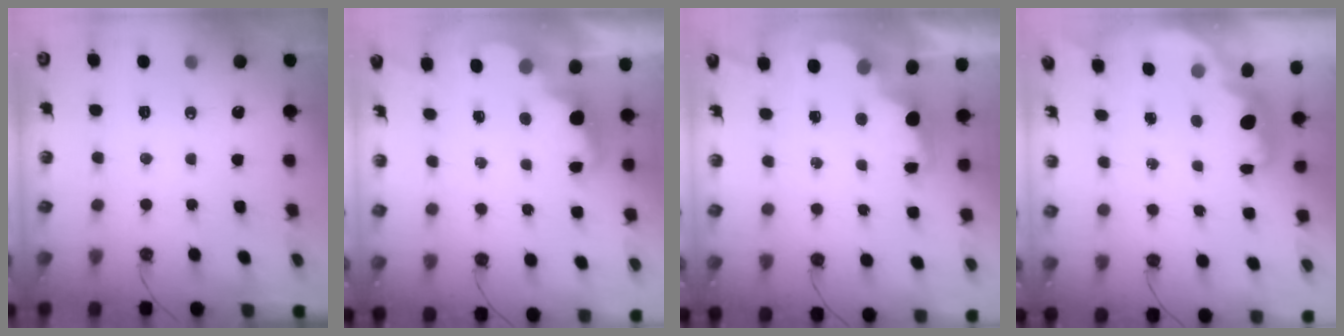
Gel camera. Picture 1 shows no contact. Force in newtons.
{"total": 2.5, "press": 2.5, "slide": 0.5}
{"total": 2.7, "press": 2.6, "slide": 0.8}
{"total": 2.3, "press": 2.2, "slide": 0.6}